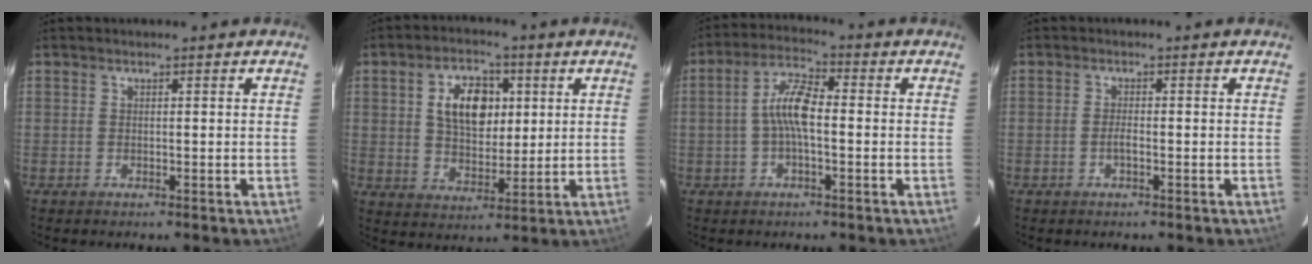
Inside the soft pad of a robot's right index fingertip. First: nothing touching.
{"total": 10.3, "force": [2.7, 6.4, 7.6], "torque": [-0.132, 0.018, 0.052]}
{"total": 7.0, "force": [-0.8, 2.2, 6.6], "torque": [-0.135, 0.018, -0.018]}
{"total": 1.5, "force": [-0.6, 0.4, 1.3], "torque": [-0.027, 0.002, -0.012]}